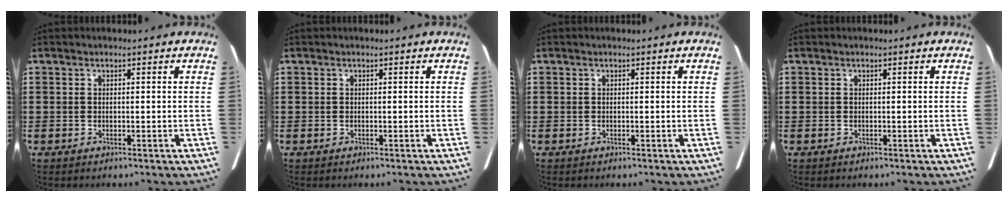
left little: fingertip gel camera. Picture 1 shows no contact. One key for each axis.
{"total": 0.0}
{"total": 0.0}
{"total": 0.0}